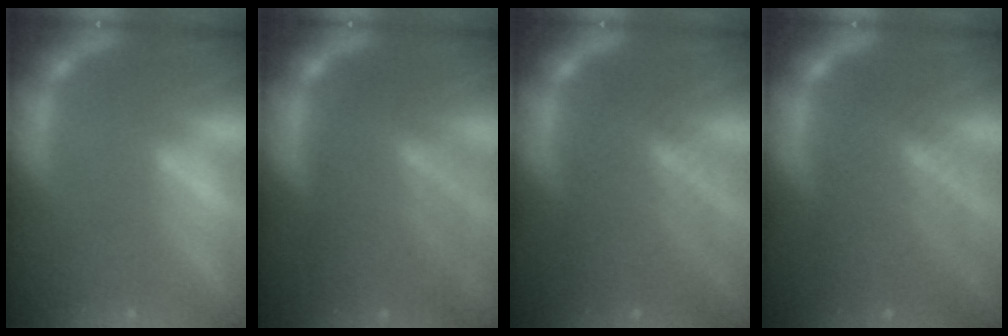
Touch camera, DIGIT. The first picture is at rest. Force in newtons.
{"total": 8.5}
{"total": 7.6}
{"total": 7.6}